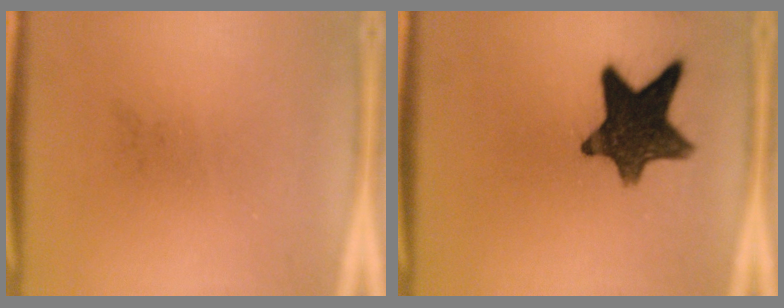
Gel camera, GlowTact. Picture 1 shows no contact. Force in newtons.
{"total": 12.8}